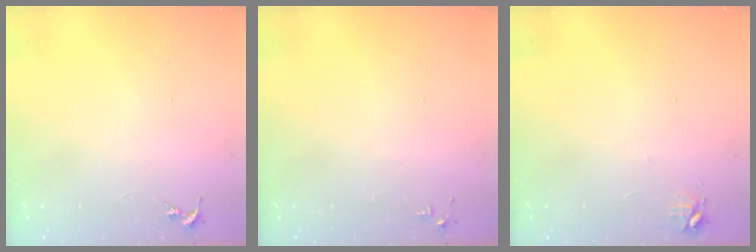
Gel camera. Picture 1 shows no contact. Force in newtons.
{"total": 2.8, "press": 2.8, "slide": 0.4}
{"total": 4.7, "press": 4.7, "slide": 0.6}